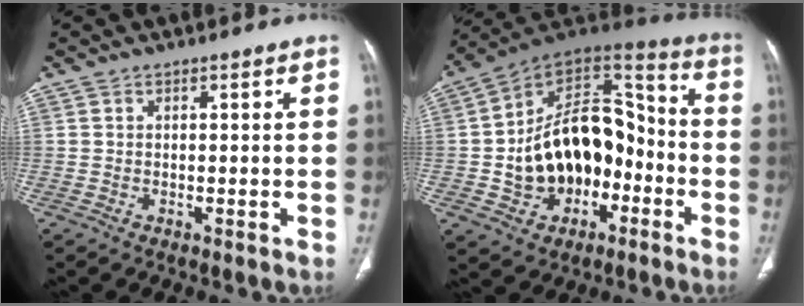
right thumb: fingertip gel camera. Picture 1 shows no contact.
{"total": 21.8, "force": [-4.7, 15.2, 15.0], "torque": [-0.195, 0.061, -0.068]}